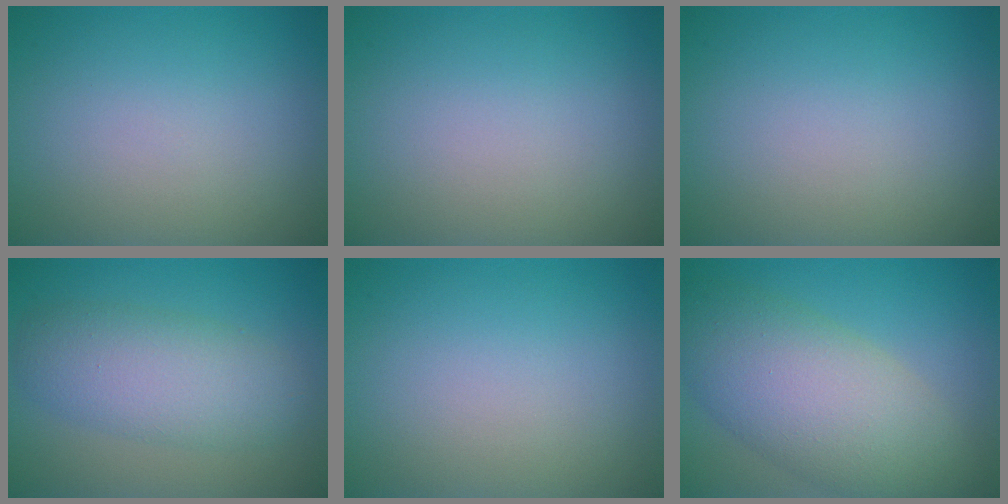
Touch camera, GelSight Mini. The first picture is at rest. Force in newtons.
{"total": 0.0}
{"total": 0.0}
{"total": 5.4, "press": 5.4, "slide": 0.1}
{"total": 0.0}
{"total": 8.8, "press": 8.8, "slide": 0.5}